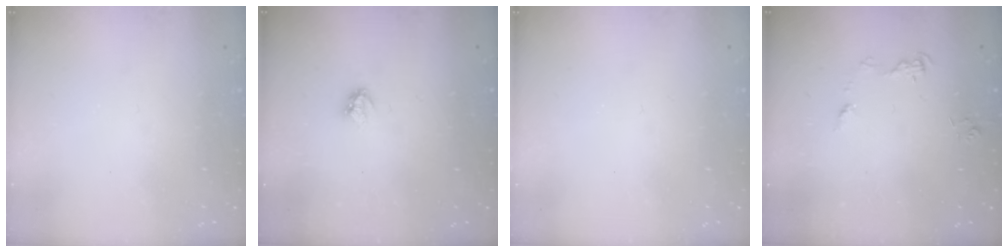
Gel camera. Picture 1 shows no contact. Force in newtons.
{"total": 3.0, "press": 2.9, "slide": 0.4}
{"total": 0.0}
{"total": 5.7, "press": 5.7, "slide": 0.6}